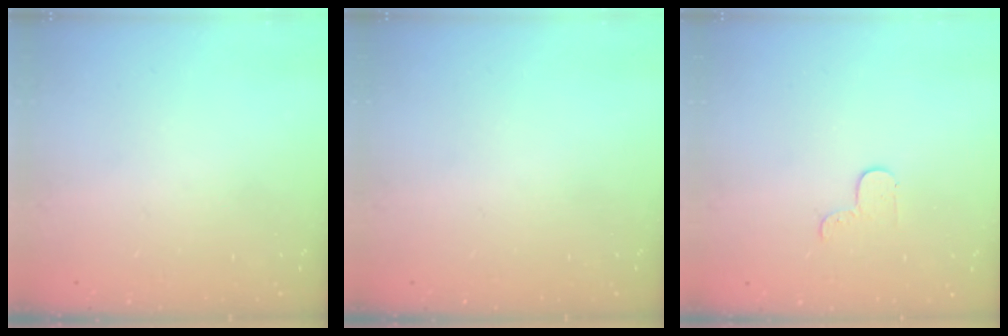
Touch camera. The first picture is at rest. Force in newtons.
{"total": 0.0}
{"total": 3.3, "press": 3.2, "slide": 0.3}